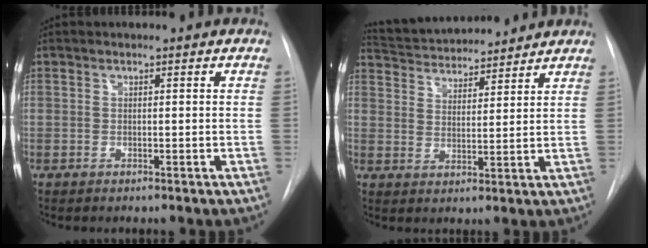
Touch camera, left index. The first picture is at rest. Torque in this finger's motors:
{"motor_torque": [-0.35, -1.18, 0.19, 0.04]}